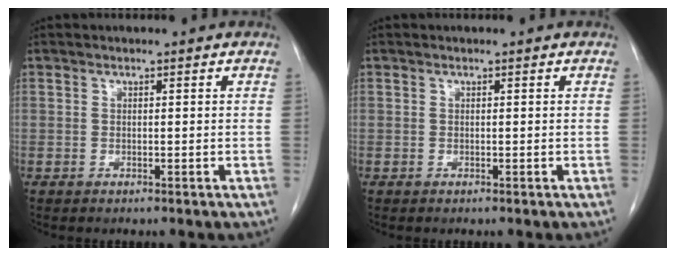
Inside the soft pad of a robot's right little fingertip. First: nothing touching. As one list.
[{"total": 0.0}]